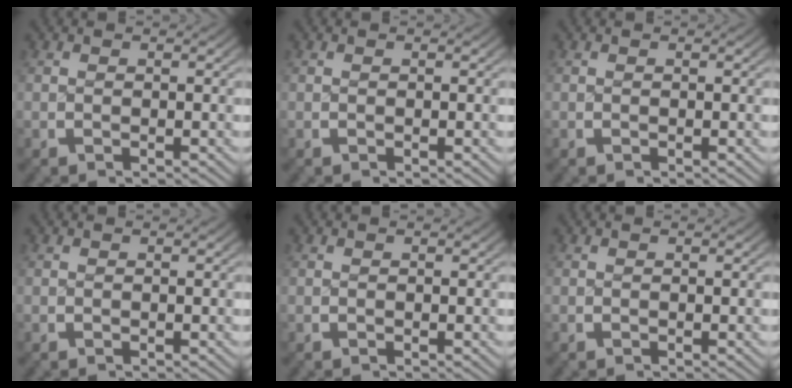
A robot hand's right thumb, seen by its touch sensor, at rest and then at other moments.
{"total": 0.0}
{"total": 0.0}
{"total": 0.0}
{"total": 0.0}
{"total": 0.0}